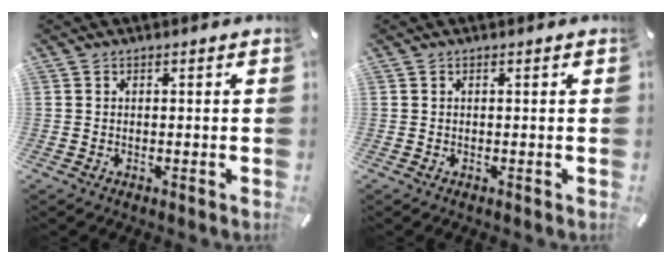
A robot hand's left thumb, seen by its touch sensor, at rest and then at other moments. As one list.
[{"total": 0.0}]